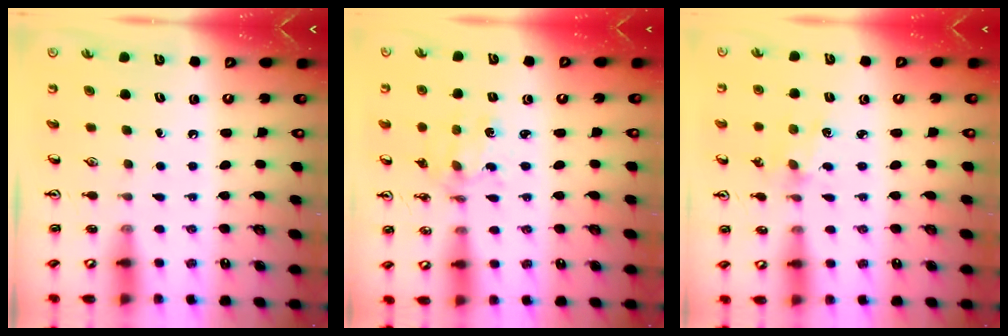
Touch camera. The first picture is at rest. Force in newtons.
{"total": 2.7, "press": 2.7, "slide": 0.3}
{"total": 1.9, "press": 1.8, "slide": 0.4}